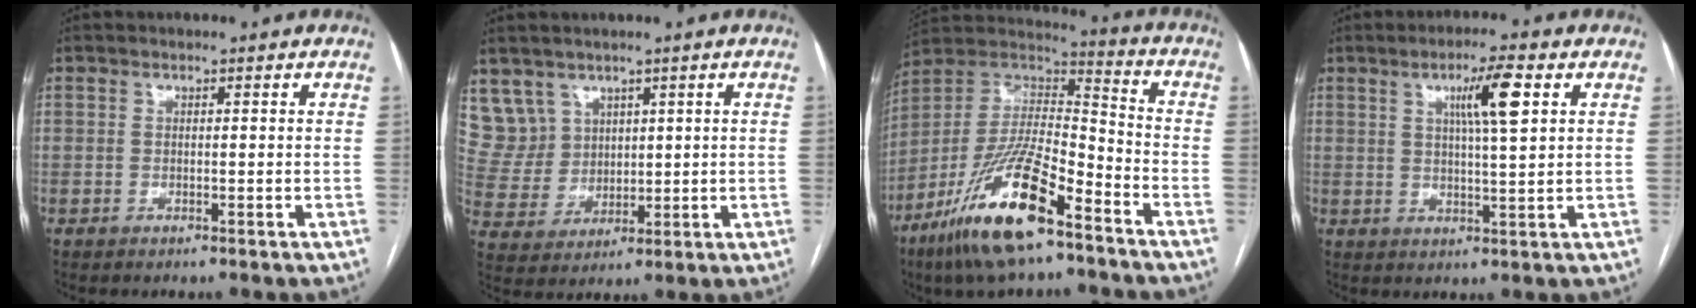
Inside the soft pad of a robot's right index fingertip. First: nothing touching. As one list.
[{"total": 7.6, "force": [4.7, 6.0, 0.1], "torque": [-0.009, 0.021, 0.111]}, {"total": 19.3, "force": [-11.7, 4.2, 14.8], "torque": [-0.308, -0.017, -0.216]}, {"total": 6.9, "force": [2.6, 0.3, 6.4], "torque": [-0.109, 0.005, 0.043]}]